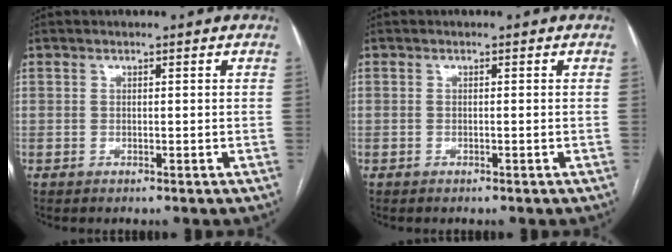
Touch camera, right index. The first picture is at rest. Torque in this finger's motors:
{"motor_torque": [-0.37, 0.25, 0.04, 0.01]}